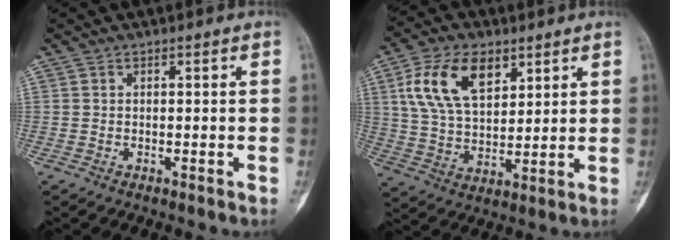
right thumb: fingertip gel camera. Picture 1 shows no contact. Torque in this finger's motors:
{"motor_torque": [-0.56, 0.94, 0.72, 0.14, 0.16]}